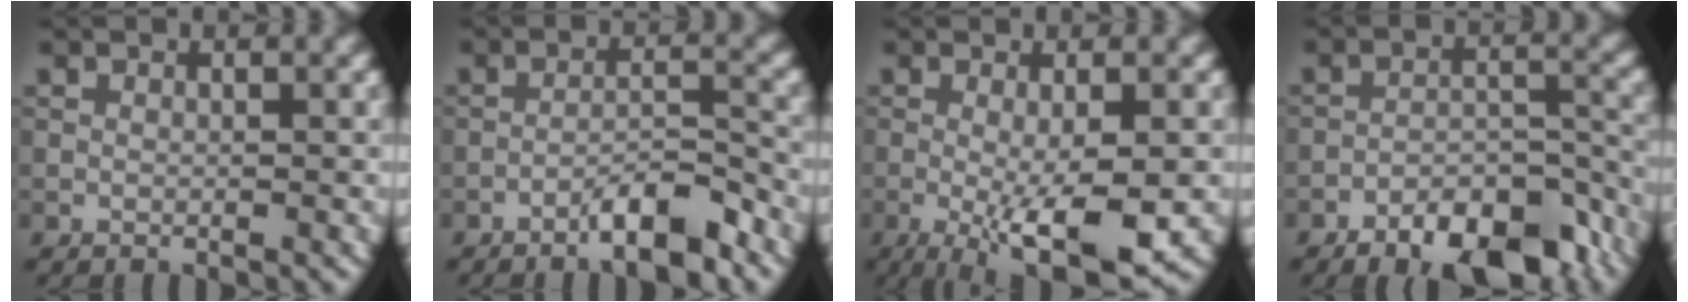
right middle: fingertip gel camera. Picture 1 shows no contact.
{"total": 4.5, "force": [-3.3, 0.8, 3.0], "torque": [-0.047, 0.012, -0.060]}
{"total": 7.6, "force": [-2.2, 1.7, 7.1], "torque": [-0.114, -0.019, -0.031]}
{"total": 10.0, "force": [-7.2, 3.8, 5.8], "torque": [-0.076, -0.001, -0.110]}